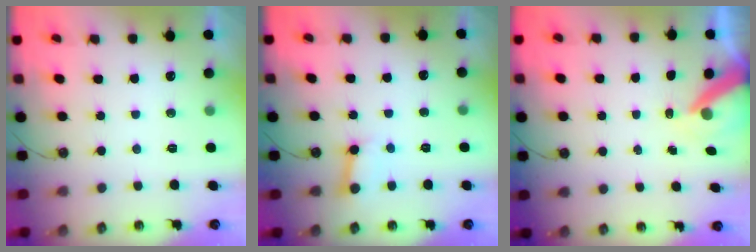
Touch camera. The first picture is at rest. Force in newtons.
{"total": 3.0, "press": 3.0, "slide": 0.1}
{"total": 8.7, "press": 8.7, "slide": 0.6}